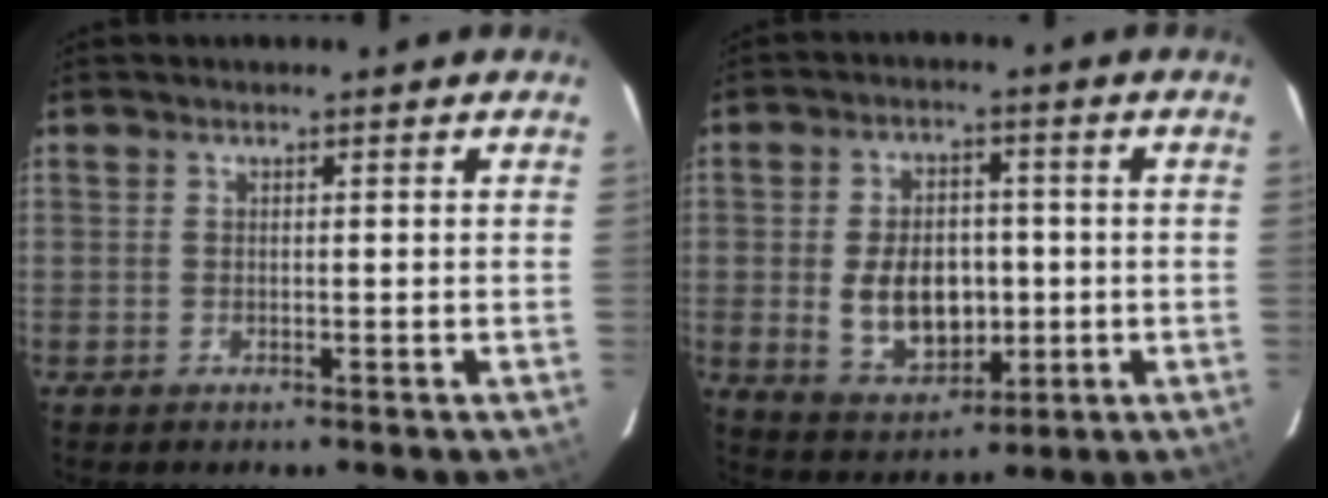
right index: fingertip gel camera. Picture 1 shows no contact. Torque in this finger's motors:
{"motor_torque": [0.25, -0.02, 0.56, 0.05]}